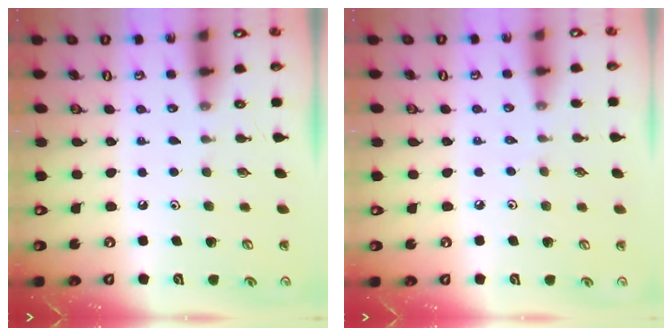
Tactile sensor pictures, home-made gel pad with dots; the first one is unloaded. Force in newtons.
{"total": 2.5, "press": 2.5, "slide": 0.5}